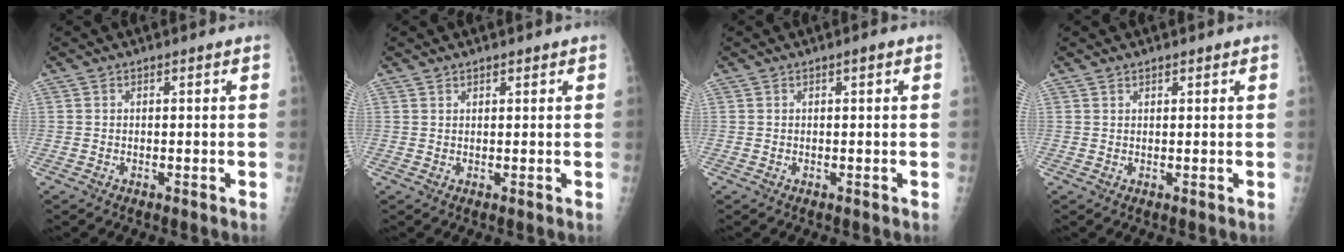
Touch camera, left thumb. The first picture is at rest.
{"total": 1.1, "force": [0.9, 0.5, 0.3], "torque": [0.002, -0.004, 0.012]}
{"total": 0.9, "force": [0.4, 0.1, 0.8], "torque": [-0.015, 0.002, 0.003]}
{"total": 0.9, "force": [0.8, 0.4, 0.3], "torque": [0.000, -0.004, 0.011]}